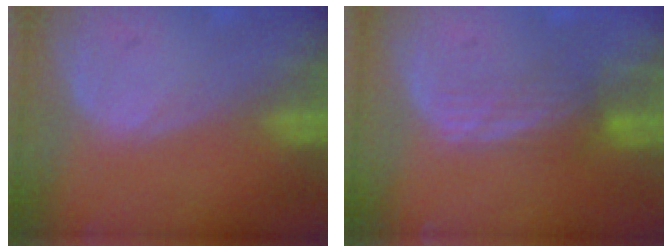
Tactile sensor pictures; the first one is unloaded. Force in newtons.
{"total": 3.4, "press": 2.9, "slide": 1.9}